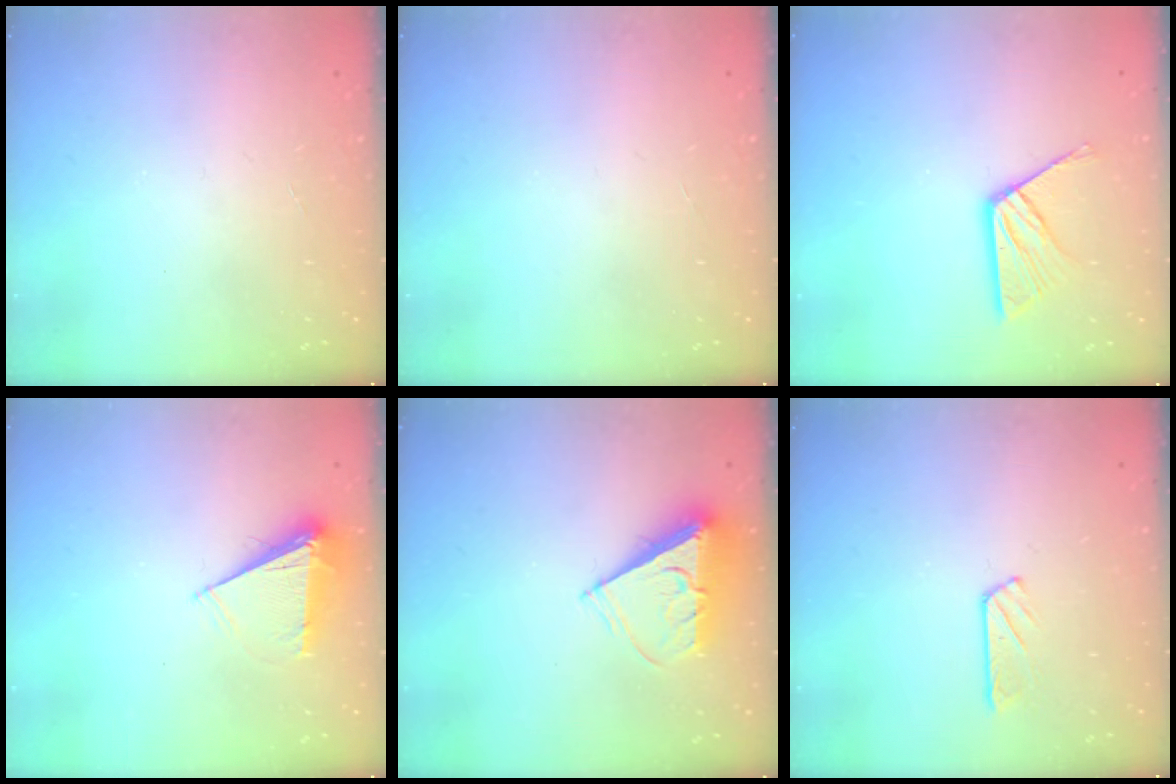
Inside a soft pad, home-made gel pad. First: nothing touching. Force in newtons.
{"total": 0.0}
{"total": 10.0, "press": 10.0, "slide": 0.9}
{"total": 7.2, "press": 7.2, "slide": 0.8}
{"total": 7.5, "press": 7.5, "slide": 0.6}
{"total": 3.5, "press": 3.4, "slide": 0.4}